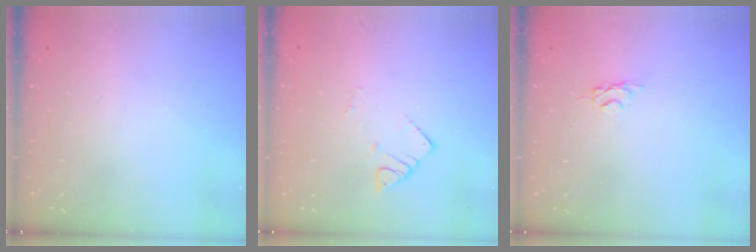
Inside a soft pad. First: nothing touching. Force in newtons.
{"total": 2.7, "press": 2.7, "slide": 0.1}
{"total": 3.1, "press": 3.0, "slide": 0.5}